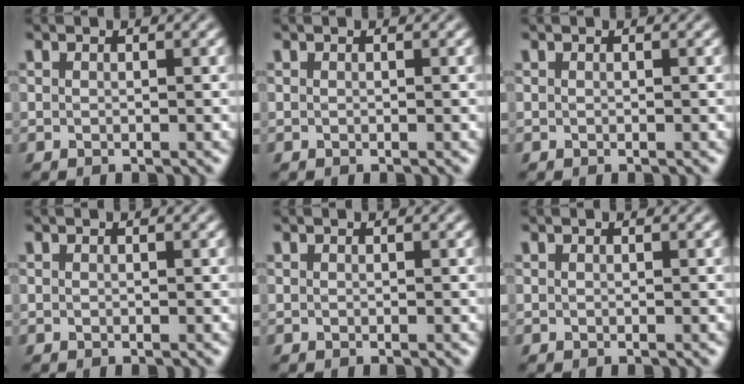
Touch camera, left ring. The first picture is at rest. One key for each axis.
{"total": 0.0}
{"total": 0.0}
{"total": 0.0}
{"total": 0.0}
{"total": 0.0}